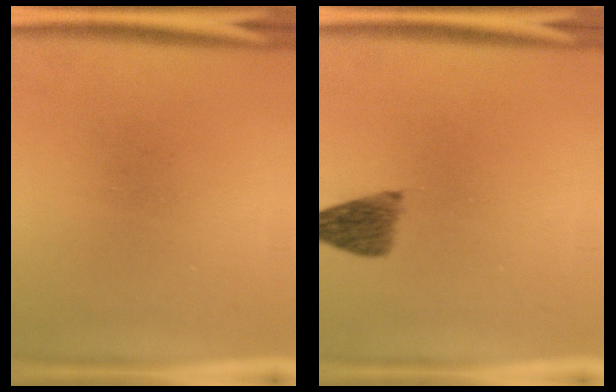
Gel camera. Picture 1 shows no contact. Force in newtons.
{"total": 4.5}